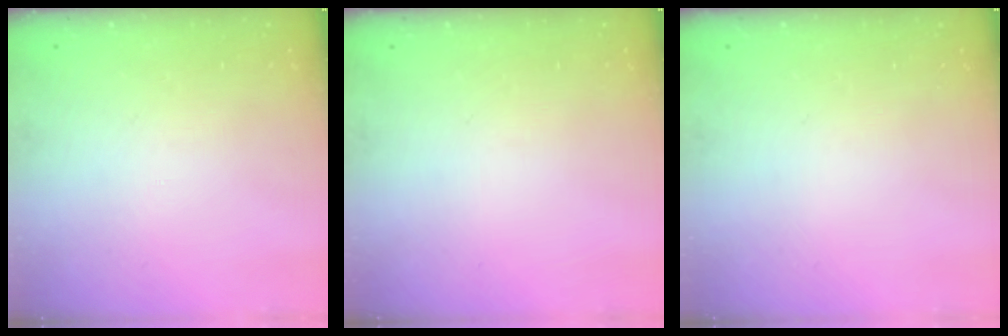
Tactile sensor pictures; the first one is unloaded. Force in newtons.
{"total": 0.0}
{"total": 0.0}